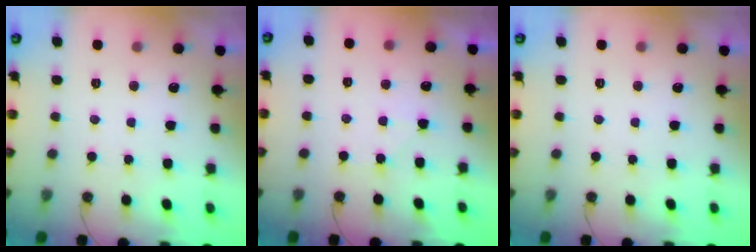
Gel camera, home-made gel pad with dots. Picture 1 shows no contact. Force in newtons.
{"total": 6.1, "press": 6.1, "slide": 0.8}
{"total": 0.0}